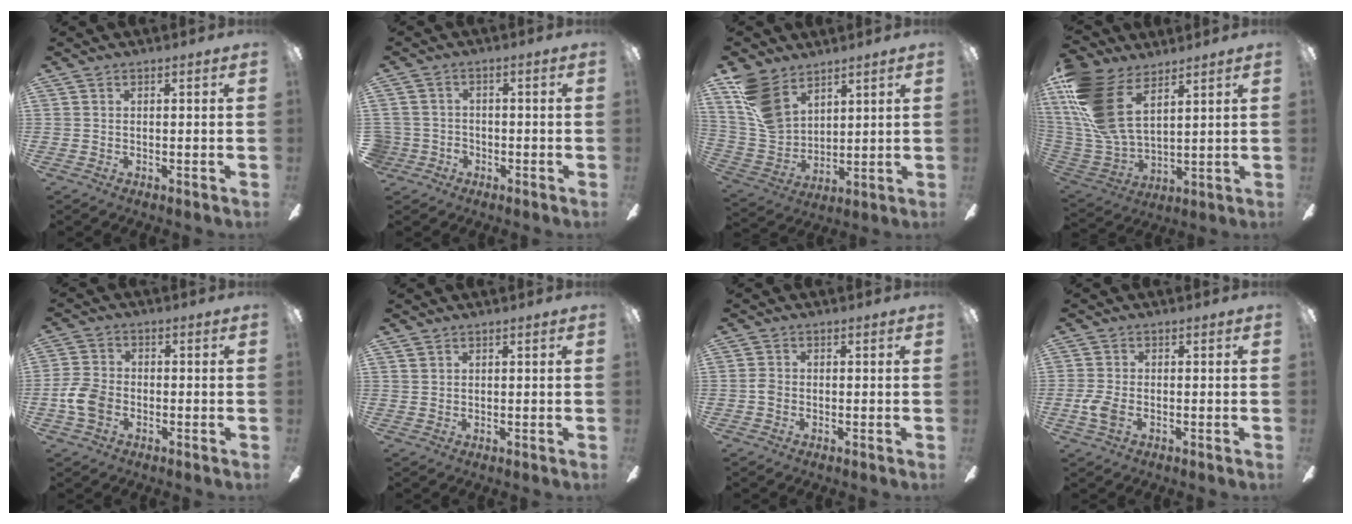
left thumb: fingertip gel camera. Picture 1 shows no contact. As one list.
[{"total": 3.4, "force": [-0.9, 3.2, 0.1], "torque": [-0.015, 0.003, -0.017]}, {"total": 14.0, "force": [8.7, 8.6, 6.7], "torque": [-0.163, -0.027, 0.174]}, {"total": 19.4, "force": [9.5, 10.4, 13.5], "torque": [-0.319, -0.048, 0.171]}, {"total": 7.1, "force": [-2.4, 4.9, 4.5], "torque": [-0.106, 0.010, -0.044]}, {"total": 0.8, "force": [0.6, 0.6, 0.1], "torque": [-0.003, -0.002, 0.012]}, {"total": 1.7, "force": [-0.6, 1.3, 1.0], "torque": [-0.018, 0.003, -0.011]}, {"total": 4.5, "force": [-1.5, 2.5, 3.4], "torque": [-0.081, -0.002, -0.030]}]